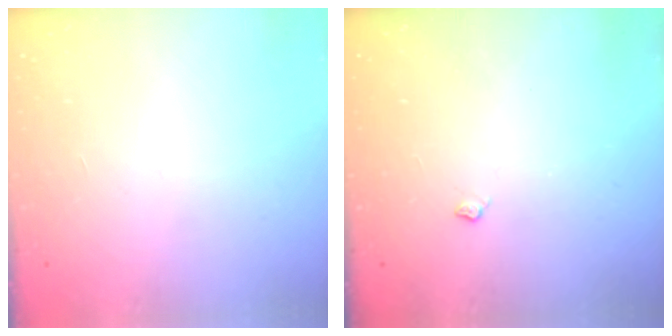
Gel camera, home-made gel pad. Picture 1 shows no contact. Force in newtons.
{"total": 3.5, "press": 3.5, "slide": 0.5}